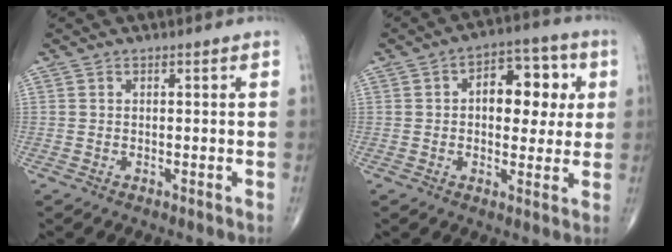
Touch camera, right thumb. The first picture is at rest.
{"total": 11.9, "force": [2.2, 7.1, 9.3], "torque": [-0.086, 0.015, 0.025]}